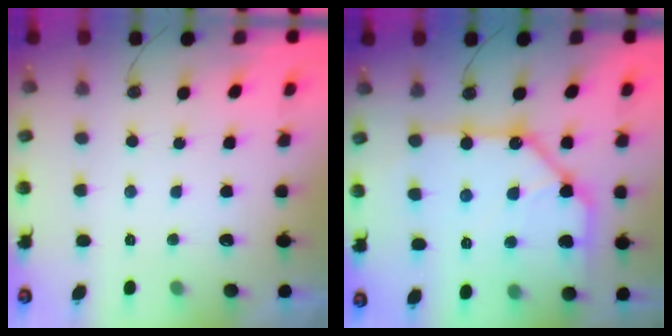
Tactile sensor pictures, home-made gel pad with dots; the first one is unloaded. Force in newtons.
{"total": 17.3, "press": 17.2, "slide": 1.8}